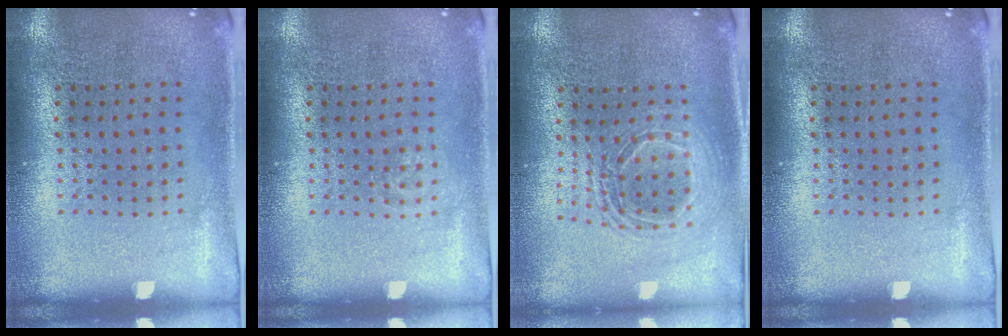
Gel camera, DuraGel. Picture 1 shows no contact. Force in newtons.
{"total": 0.6, "press": 0.6, "slide": 0.2}
{"total": 1.6, "press": 1.4, "slide": 0.8}
{"total": 0.0}